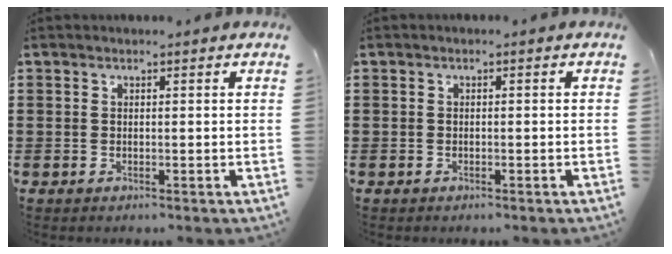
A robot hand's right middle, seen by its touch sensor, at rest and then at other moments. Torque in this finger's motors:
{"motor_torque": [-0.38, 0.38, -0.02, -0.01]}